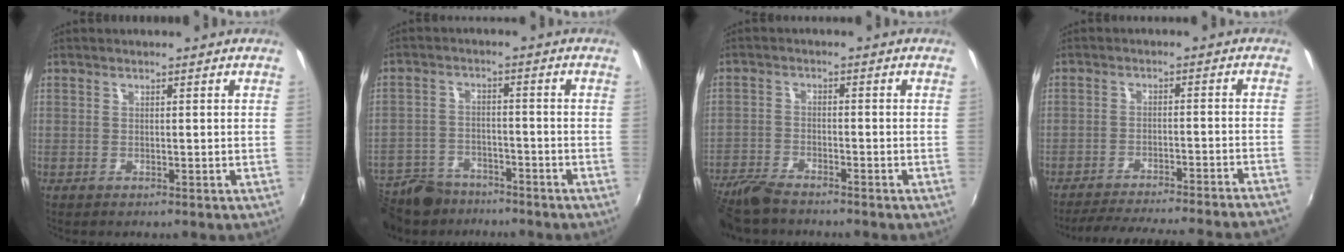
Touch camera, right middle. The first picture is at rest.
{"total": 14.9, "force": [-12.2, 6.7, 5.3], "torque": [-0.146, -0.007, -0.202]}
{"total": 8.3, "force": [-7.3, 2.0, 3.4], "torque": [-0.094, -0.022, -0.142]}
{"total": 21.3, "force": [-19.6, -0.4, 8.2], "torque": [-0.141, -0.021, -0.263]}